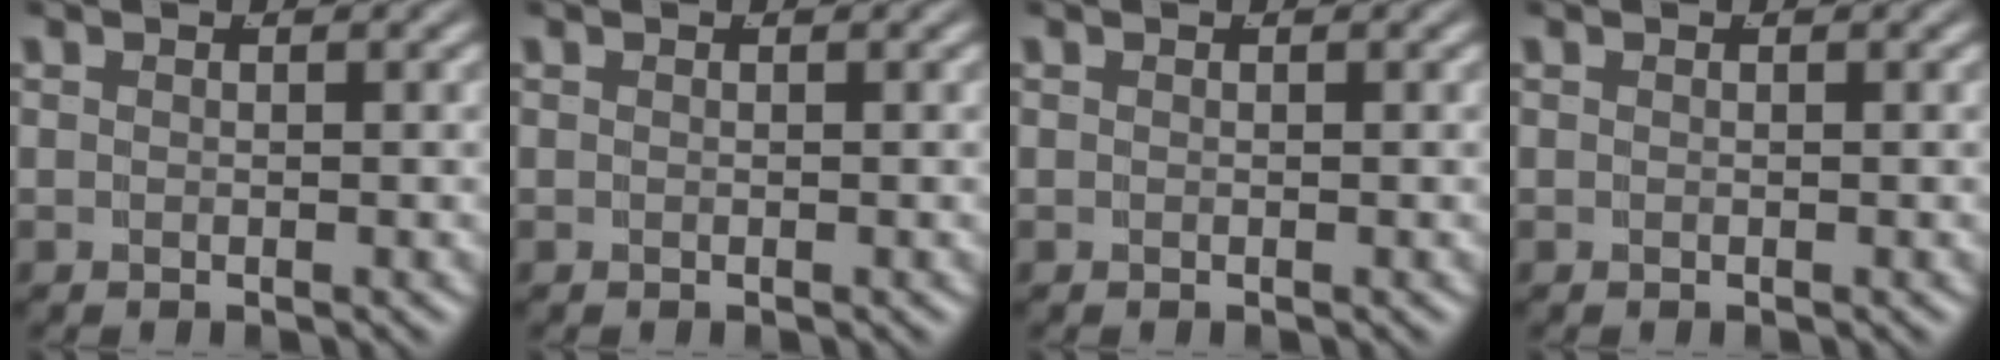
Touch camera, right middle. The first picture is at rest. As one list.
[{"total": 0.0}, {"total": 0.0}, {"total": 0.0}]